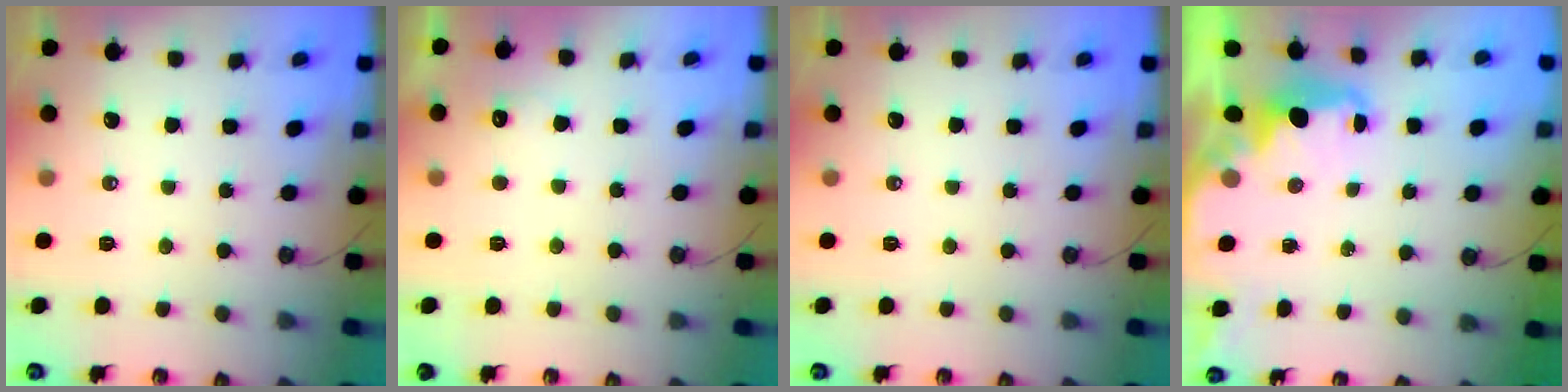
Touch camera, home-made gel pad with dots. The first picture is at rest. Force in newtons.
{"total": 4.4, "press": 4.3, "slide": 1.2}
{"total": 0.0}
{"total": 3.0, "press": 2.9, "slide": 0.6}